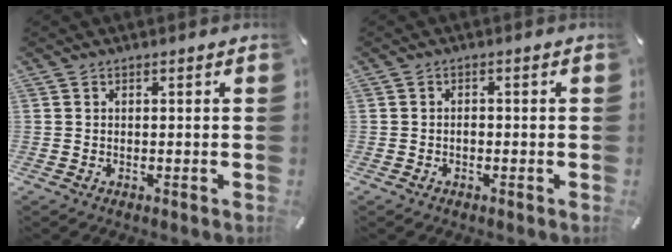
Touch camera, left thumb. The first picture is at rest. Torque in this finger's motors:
{"motor_torque": [-0.04, -0.11, 0.08, -0.05, 0.00]}